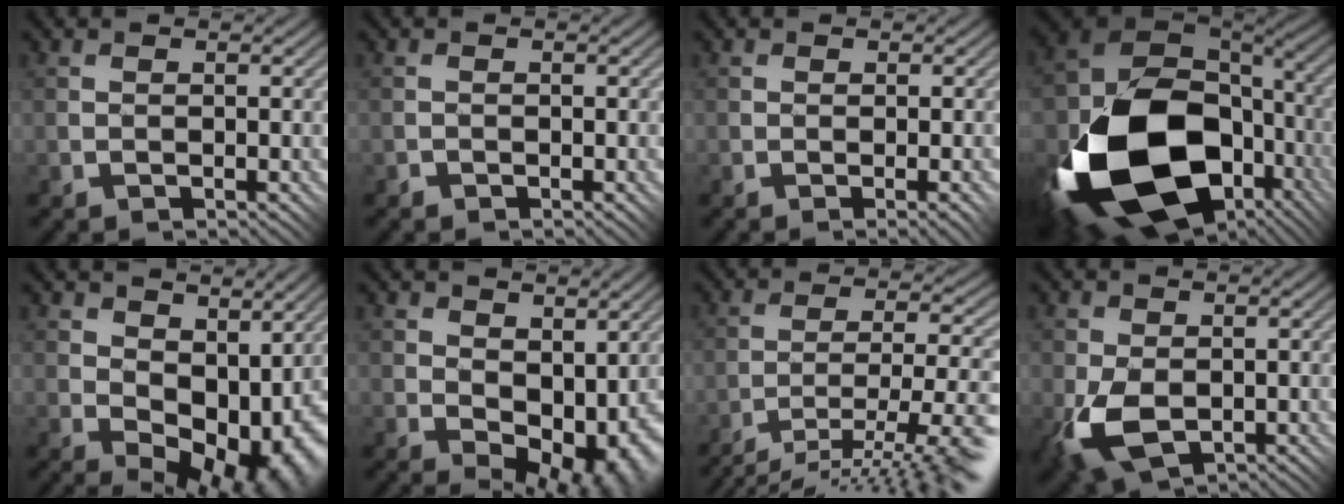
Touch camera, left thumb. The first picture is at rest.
{"total": 0.5, "force": [-0.4, 0.3, -0.2], "torque": [0.011, 0.009, -0.007]}
{"total": 0.9, "force": [-0.4, 0.3, 0.8], "torque": [-0.009, 0.000, -0.002]}
{"total": 20.3, "force": [-6.2, 13.9, 13.4], "torque": [-0.332, -0.057, -0.073]}
{"total": 9.9, "force": [1.6, 6.1, 7.7], "torque": [-0.114, -0.022, 0.043]}
{"total": 6.8, "force": [0.6, 4.1, 5.4], "torque": [-0.090, -0.018, 0.022]}
{"total": 13.9, "force": [-11.0, 1.8, 8.2], "torque": [-0.123, 0.010, -0.162]}
{"total": 7.6, "force": [-2.0, 4.6, 5.7], "torque": [-0.134, -0.022, -0.035]}